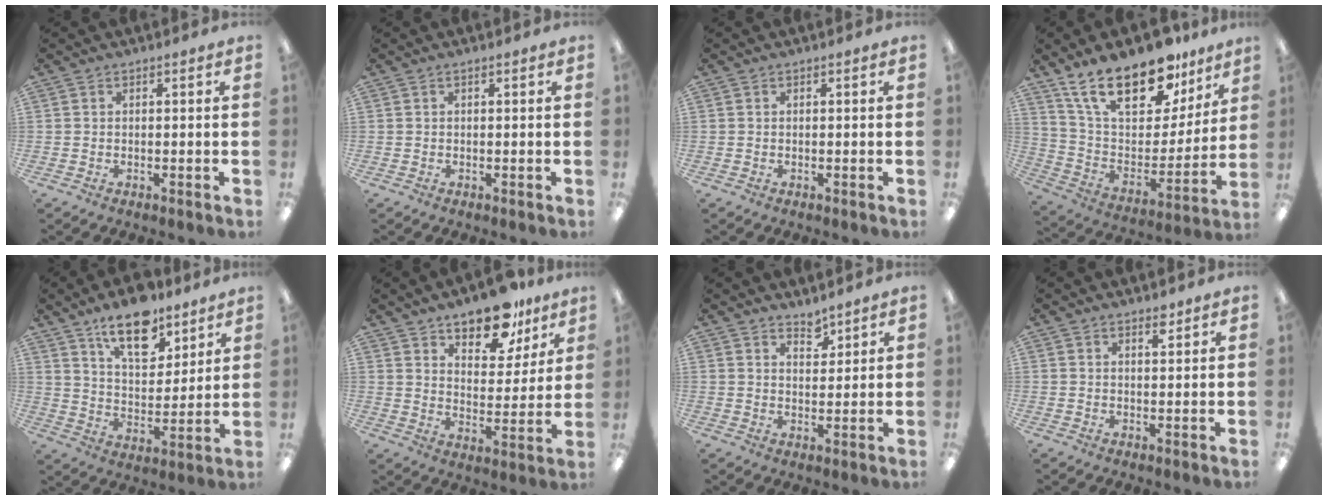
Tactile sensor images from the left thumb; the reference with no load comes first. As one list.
[{"total": 0.0}, {"total": 0.0}, {"total": 23.2, "force": [16.5, 10.2, 12.7], "torque": [-0.222, -0.103, 0.295]}, {"total": 15.1, "force": [10.8, 6.9, 8.1], "torque": [-0.123, -0.055, 0.187]}, {"total": 13.6, "force": [10.7, 6.0, 5.8], "torque": [-0.077, -0.065, 0.192]}, {"total": 3.8, "force": [3.5, 1.4, 0.6], "torque": [0.007, -0.027, 0.061]}, {"total": 2.4, "force": [2.0, 0.7, 1.1], "torque": [-0.009, -0.007, 0.033]}]